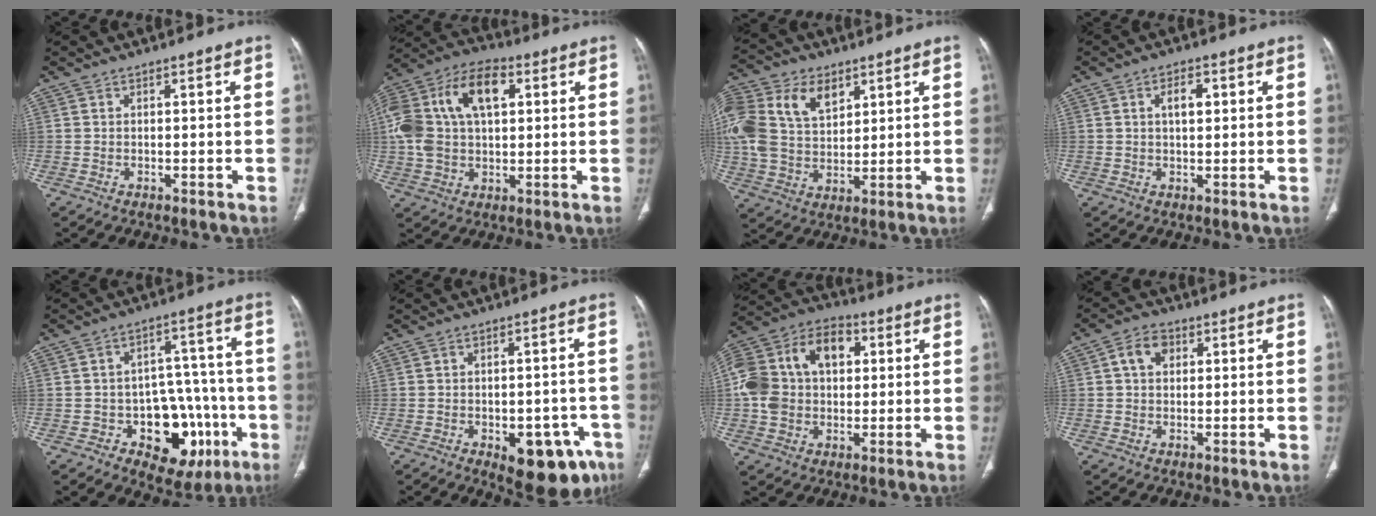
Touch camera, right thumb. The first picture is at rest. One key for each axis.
{"total": 19.2, "fx": 4.4, "fy": 11.4, "fz": 14.9, "tx": -0.291, "ty": 0.026, "tz": 0.070}
{"total": 20.9, "fx": 8.0, "fy": 14.1, "fz": 13.1, "tx": -0.302, "ty": 0.018, "tz": 0.154}
{"total": 3.9, "fx": 1.0, "fy": 2.0, "fz": 3.2, "tx": -0.048, "ty": 0.002, "tz": 0.018}
{"total": 15.7, "fx": -5.6, "fy": 10.2, "fz": 10.5, "tx": -0.083, "ty": 0.045, "tz": -0.066}
{"total": 13.4, "fx": -6.4, "fy": 6.7, "fz": 9.7, "tx": -0.089, "ty": 0.025, "tz": -0.070}
{"total": 18.6, "fx": 2.9, "fy": 13.0, "fz": 13.0, "tx": -0.241, "ty": 0.030, "tz": 0.046}
{"total": 4.8, "fx": 1.4, "fy": 3.5, "fz": 3.0, "tx": -0.046, "ty": 0.008, "tz": 0.021}